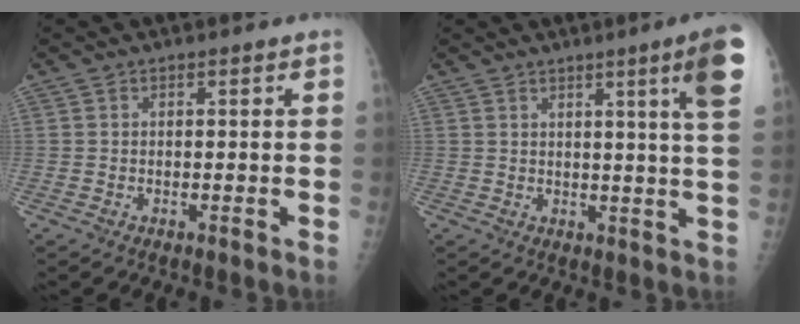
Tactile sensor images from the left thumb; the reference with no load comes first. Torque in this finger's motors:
{"motor_torque": [1.43, 1.21, 0.61, -0.59, 0.22]}